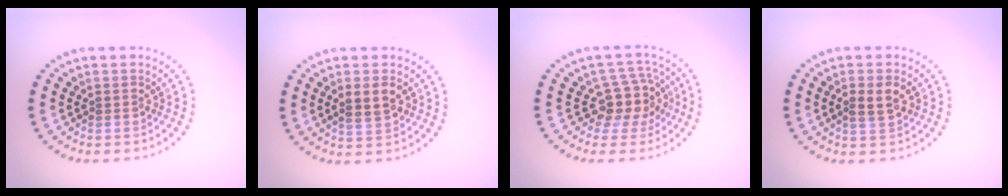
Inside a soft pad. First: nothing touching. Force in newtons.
{"total": 2.5, "press": 2.5, "slide": 0.2}
{"total": 3.7, "press": 2.9, "slide": 2.3}
{"total": 2.3, "press": 2.3, "slide": 0.3}